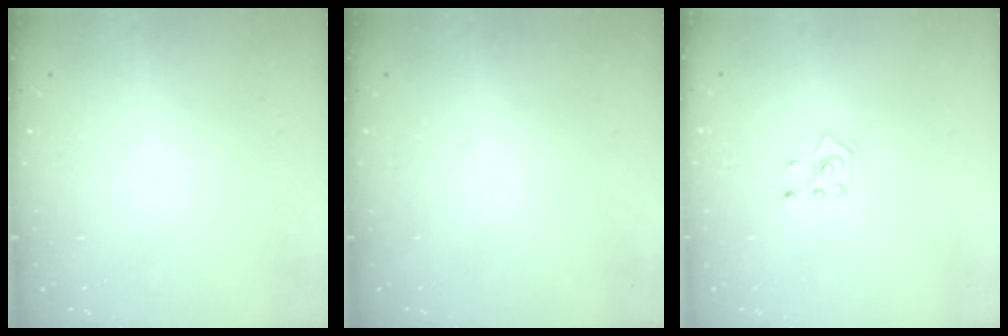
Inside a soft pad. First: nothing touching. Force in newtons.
{"total": 0.0}
{"total": 2.4, "press": 2.2, "slide": 0.8}